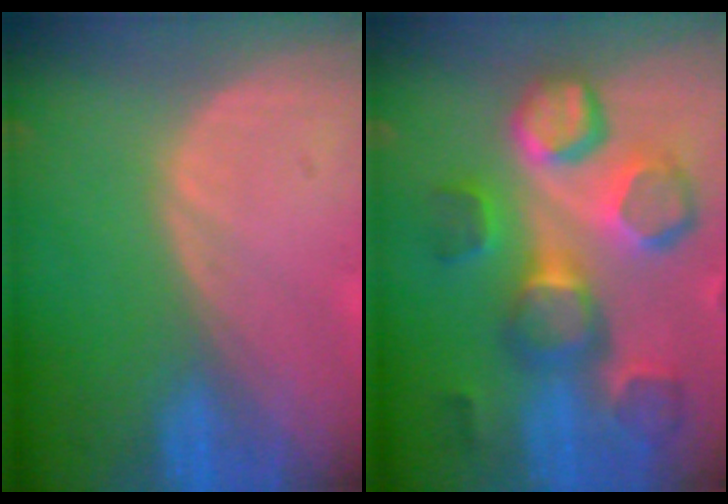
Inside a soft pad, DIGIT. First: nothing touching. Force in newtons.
{"total": 11.7, "press": 10.8, "slide": 4.4}